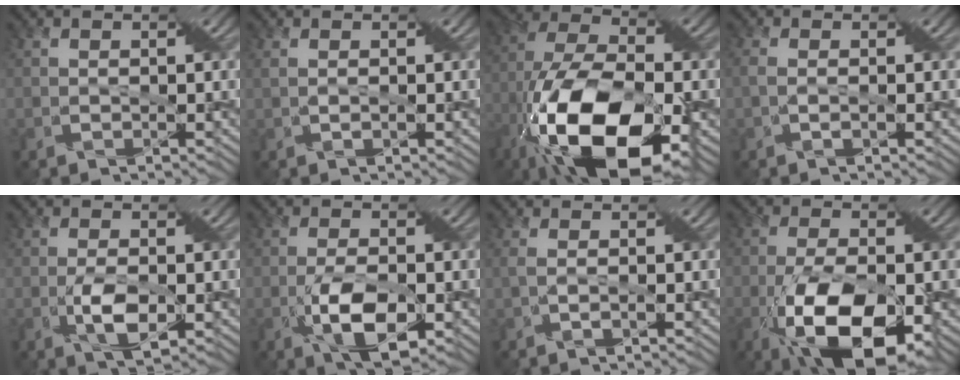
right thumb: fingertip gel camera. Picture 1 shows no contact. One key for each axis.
{"total": 1.4, "fx": 0.2, "fy": 0.6, "fz": 1.3, "tx": -0.027, "ty": -0.001, "tz": 0.005}
{"total": 20.1, "fx": -9.0, "fy": 9.9, "fz": 15.0, "tx": -0.330, "ty": -0.027, "tz": -0.146}
{"total": 2.1, "fx": -0.4, "fy": 0.9, "fz": 1.9, "tx": -0.044, "ty": -0.003, "tz": -0.005}
{"total": 4.7, "fx": -1.3, "fy": 1.8, "fz": 4.1, "tx": -0.077, "ty": -0.002, "tz": -0.019}
{"total": 7.3, "fx": -2.7, "fy": 2.9, "fz": 6.2, "tx": -0.116, "ty": -0.004, "tz": -0.046}
{"total": 1.6, "fx": -0.1, "fy": 0.2, "fz": 1.6, "tx": -0.038, "ty": -0.001, "tz": 0.002}
{"total": 14.6, "fx": -5.9, "fy": 6.6, "fz": 11.6, "tx": -0.214, "ty": -0.028, "tz": -0.099}